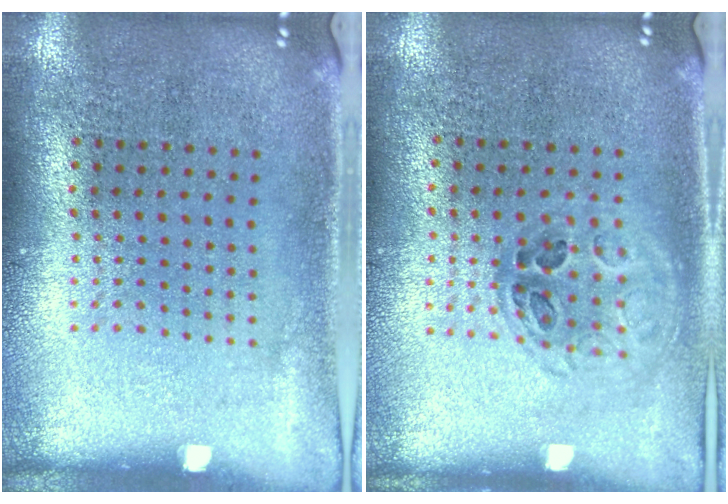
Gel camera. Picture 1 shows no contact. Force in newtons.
{"total": 1.0, "press": 0.9, "slide": 0.4}